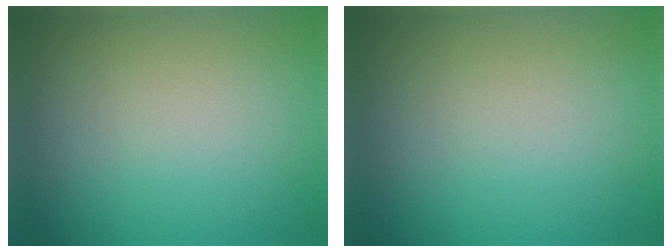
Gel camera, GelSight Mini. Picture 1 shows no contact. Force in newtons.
{"total": 0.0}